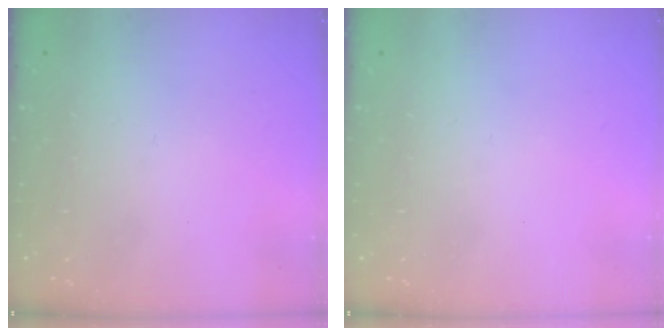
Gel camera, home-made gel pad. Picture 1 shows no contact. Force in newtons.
{"total": 0.0}